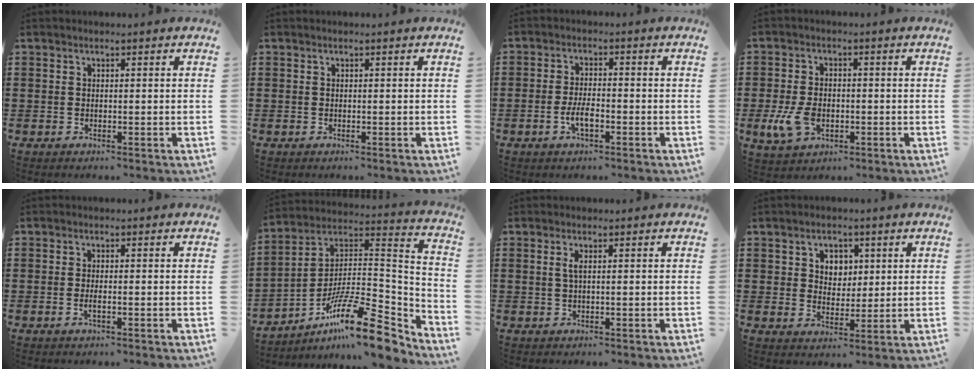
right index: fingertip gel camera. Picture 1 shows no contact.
{"total": 0.0}
{"total": 3.7, "force": [-1.4, 1.4, 3.1], "torque": [-0.067, 0.000, -0.029]}
{"total": 5.6, "force": [-1.4, 3.5, 4.1], "torque": [-0.104, -0.003, -0.031]}
{"total": 1.3, "force": [-0.5, 0.2, 1.2], "torque": [-0.022, -0.001, -0.008]}
{"total": 16.3, "force": [-11.1, 3.5, 11.5], "torque": [-0.181, 0.026, -0.198]}
{"total": 1.4, "force": [0.2, 0.1, 1.4], "torque": [-0.029, 0.000, 0.002]}
{"total": 3.7, "force": [1.4, 3.2, 1.3], "torque": [-0.039, 0.013, 0.023]}